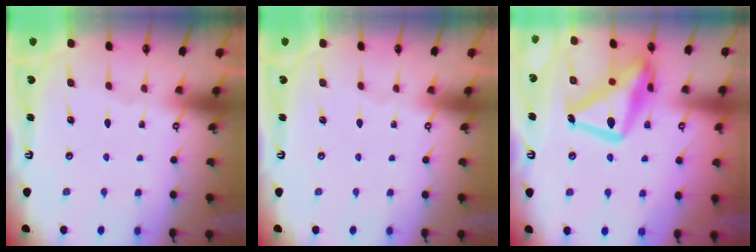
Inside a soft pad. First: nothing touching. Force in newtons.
{"total": 0.0}
{"total": 20.3, "press": 20.2, "slide": 1.8}